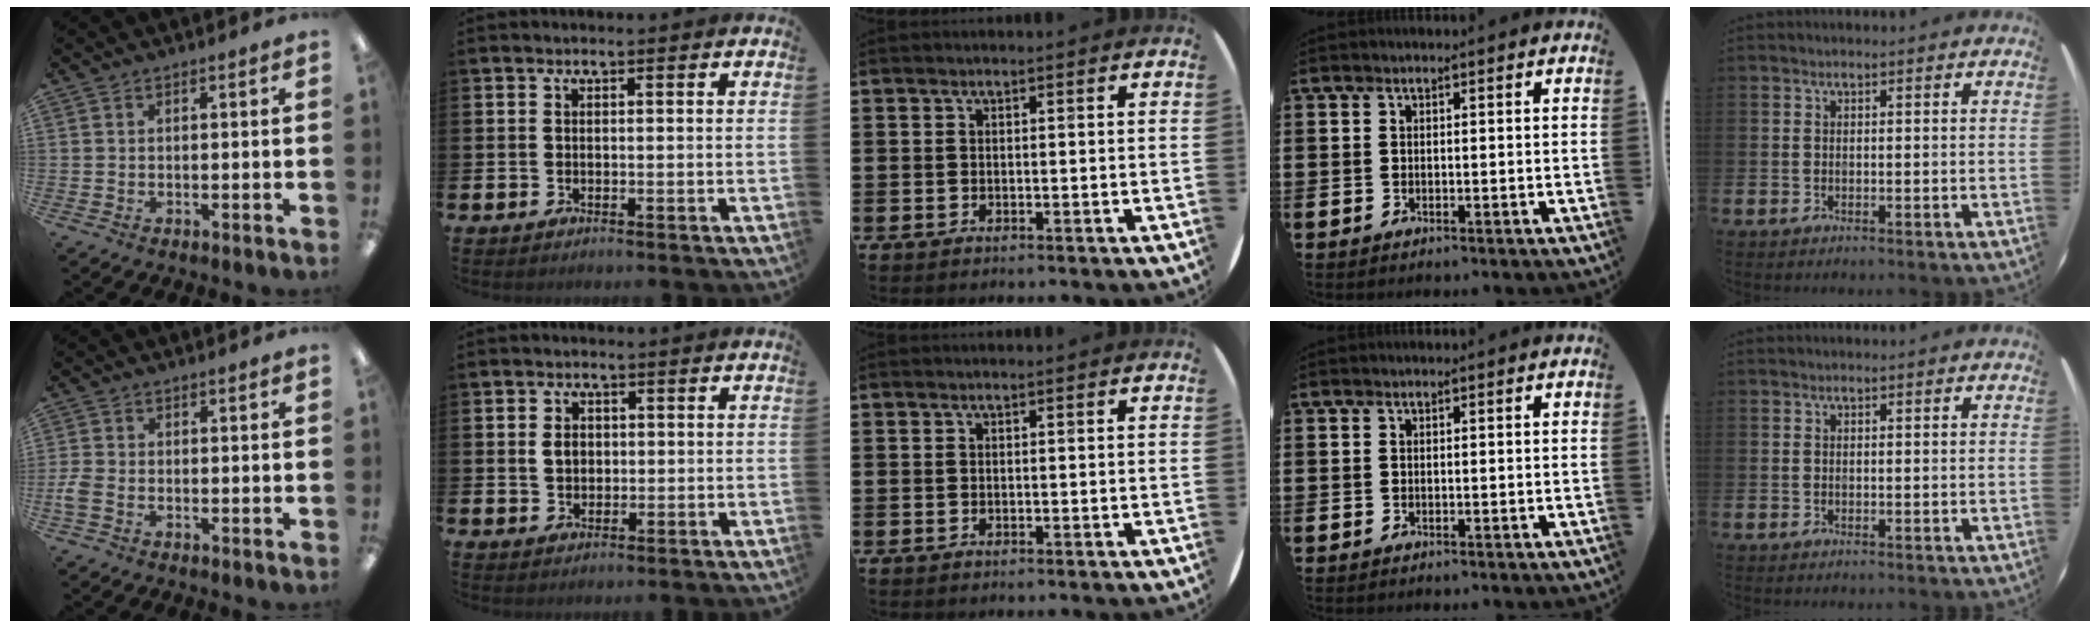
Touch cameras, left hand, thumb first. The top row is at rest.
{"thumb": {"total": 2.7, "force": [-0.8, 1.7, 2.0], "torque": [-0.048, -0.001, -0.016]}, "index": {"total": 2.5, "force": [0.5, 2.0, 1.3], "torque": [-0.006, 0.001, 0.002]}}